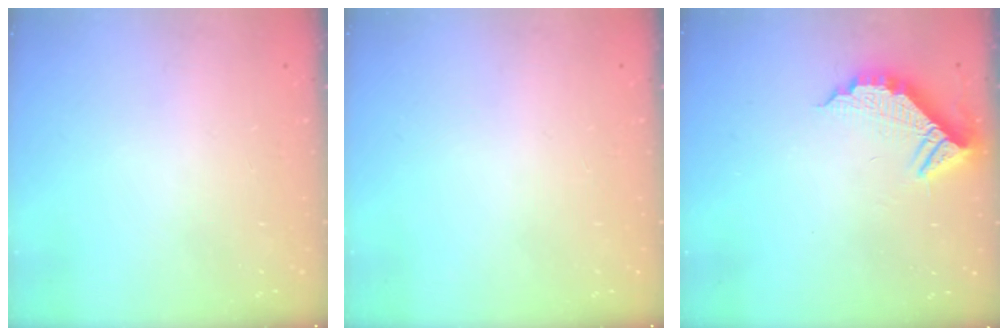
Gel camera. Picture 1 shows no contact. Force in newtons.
{"total": 0.0}
{"total": 9.5, "press": 9.4, "slide": 0.9}